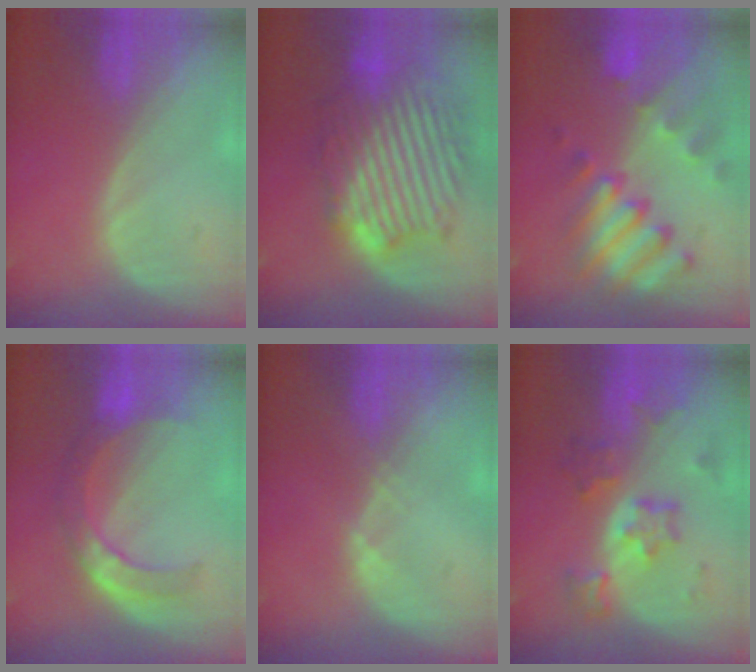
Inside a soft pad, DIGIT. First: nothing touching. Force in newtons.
{"total": 12.7, "press": 12.6, "slide": 1.1}
{"total": 10.4, "press": 8.9, "slide": 5.3}
{"total": 6.9, "press": 6.7, "slide": 1.4}
{"total": 1.0, "press": 0.8, "slide": 0.5}
{"total": 6.8, "press": 6.6, "slide": 1.5}